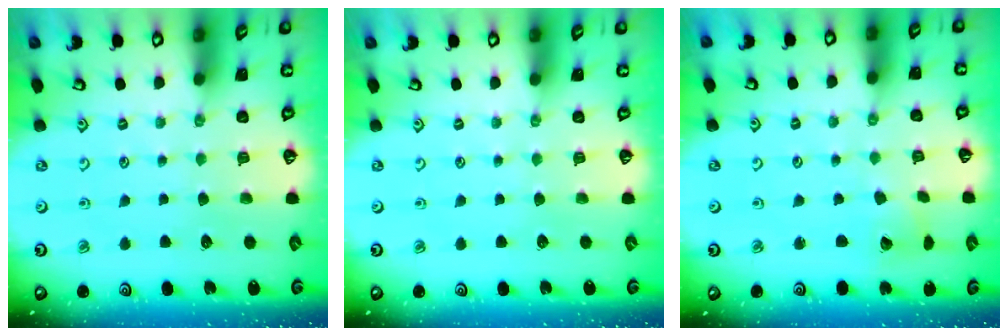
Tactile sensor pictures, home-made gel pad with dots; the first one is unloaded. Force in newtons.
{"total": 0.0}
{"total": 3.7, "press": 3.7, "slide": 0.5}